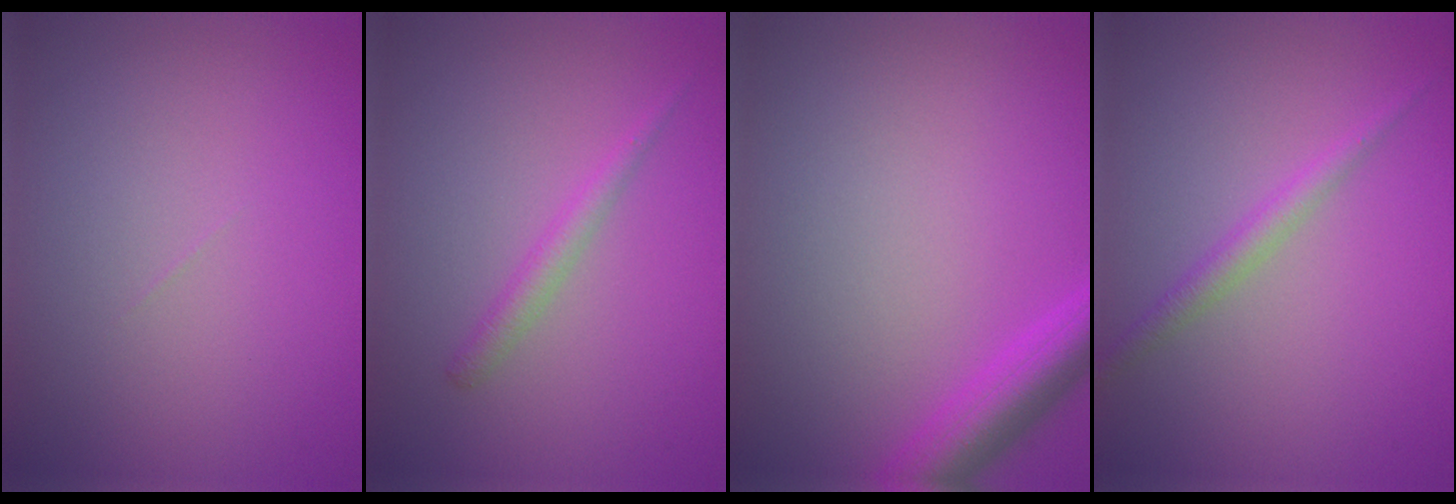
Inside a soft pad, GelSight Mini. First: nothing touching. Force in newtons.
{"total": 1.5, "press": 1.5, "slide": 0.1}
{"total": 4.0, "press": 4.0, "slide": 0.2}
{"total": 1.8, "press": 1.8, "slide": 0.0}